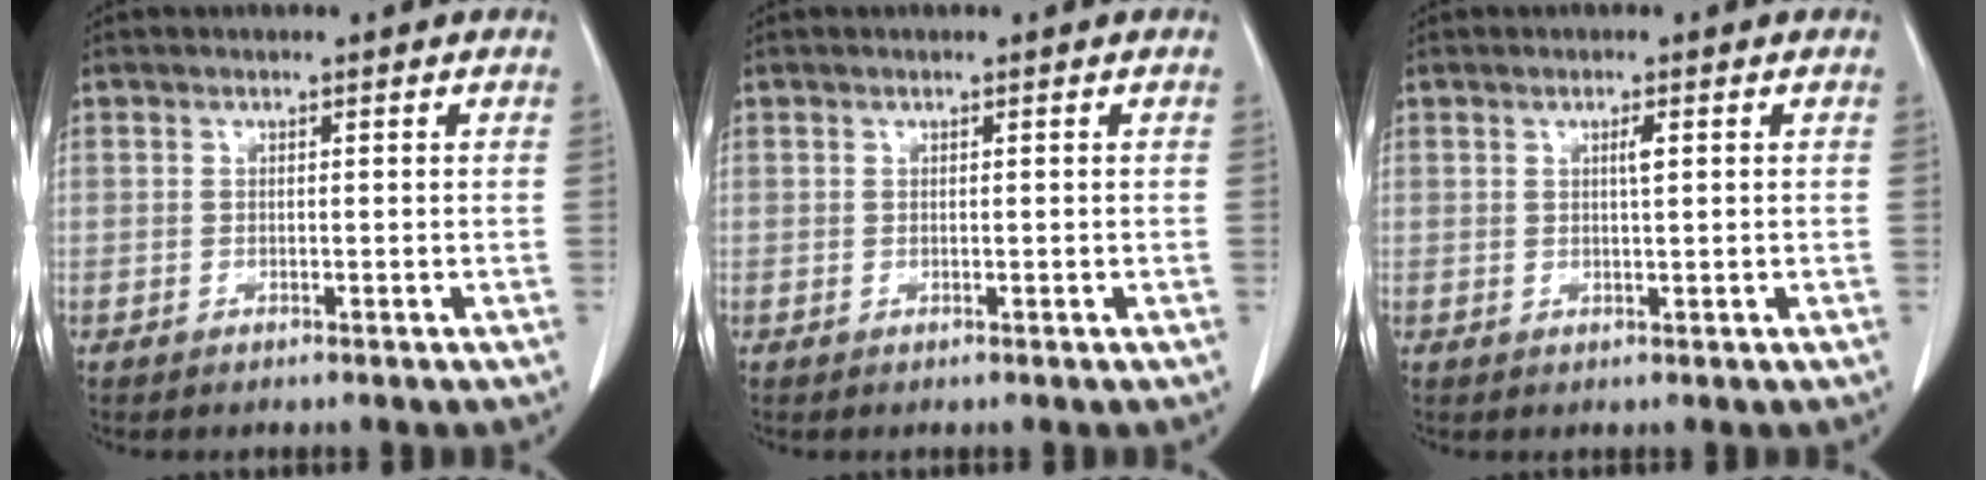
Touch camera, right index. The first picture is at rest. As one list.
[{"total": 0.0}, {"total": 1.3, "force": [0.4, 0.1, 1.2], "torque": [-0.024, 0.001, 0.006]}]